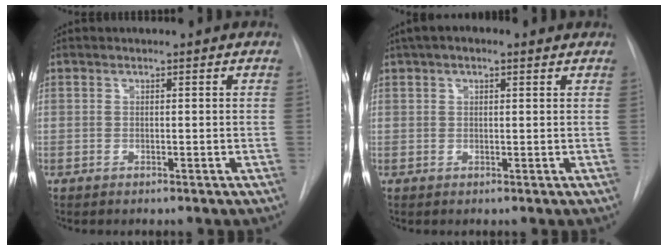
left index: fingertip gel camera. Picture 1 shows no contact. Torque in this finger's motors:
{"motor_torque": [0.37, -1.12, -0.28, 0.03]}